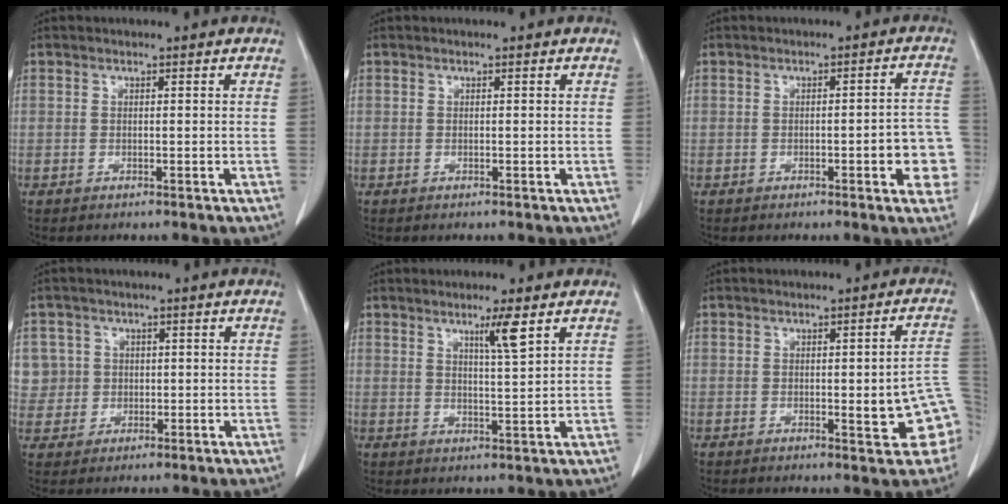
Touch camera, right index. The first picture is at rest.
{"total": 0.0}
{"total": 6.7, "force": [-2.2, 1.4, 6.1], "torque": [-0.056, 0.009, -0.027]}
{"total": 5.8, "force": [1.2, 5.7, -0.3], "torque": [0.016, 0.021, 0.031]}
{"total": 4.3, "force": [2.5, -0.4, 3.4], "torque": [-0.063, -0.006, 0.046]}
{"total": 8.1, "force": [-1.9, 1.7, 7.7], "torque": [-0.080, 0.014, -0.021]}